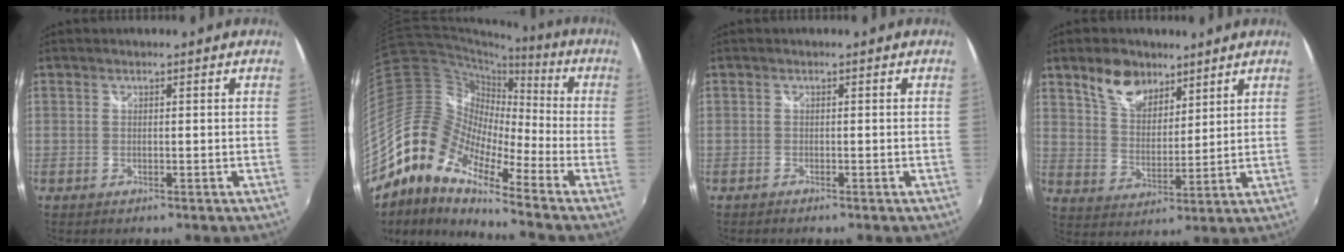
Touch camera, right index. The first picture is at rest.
{"total": 14.5, "force": [-9.6, 6.1, 9.1], "torque": [-0.149, 0.007, -0.210]}
{"total": 0.7, "force": [-0.7, 0.2, 0.1], "torque": [-0.004, -0.004, -0.014]}
{"total": 8.7, "force": [6.1, 4.8, 4.1], "torque": [-0.072, 0.014, 0.114]}